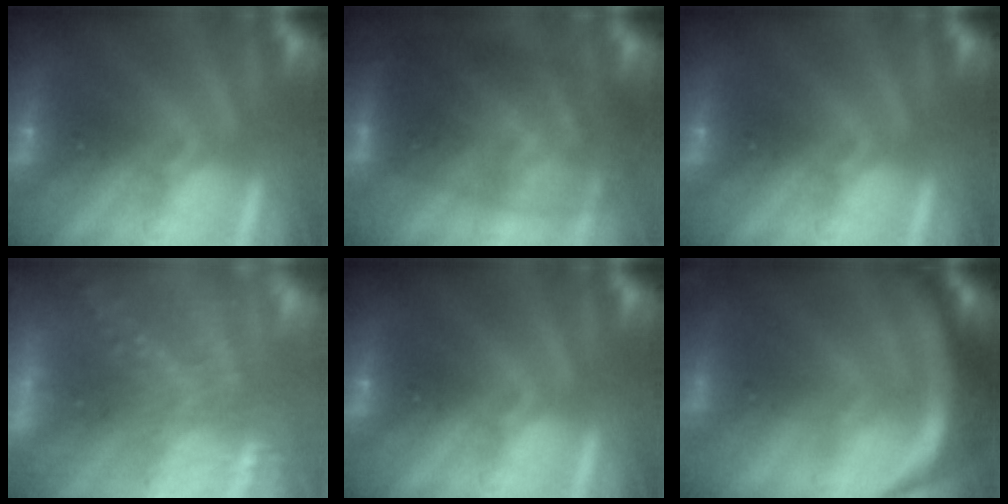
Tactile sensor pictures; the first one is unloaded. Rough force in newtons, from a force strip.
{"total": 10.8}
{"total": 0.0}
{"total": 8.5}
{"total": 0.0}
{"total": 11.6}